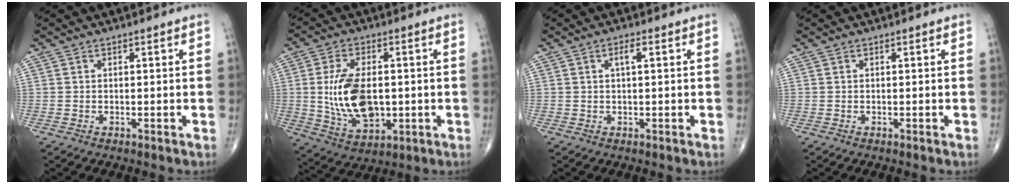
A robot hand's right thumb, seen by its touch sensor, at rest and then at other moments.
{"total": 13.6, "force": [-0.1, 7.8, 11.1], "torque": [-0.196, -0.008, 0.010]}
{"total": 2.1, "force": [0.6, 0.5, 1.9], "torque": [-0.038, 0.005, 0.010]}
{"total": 0.0}